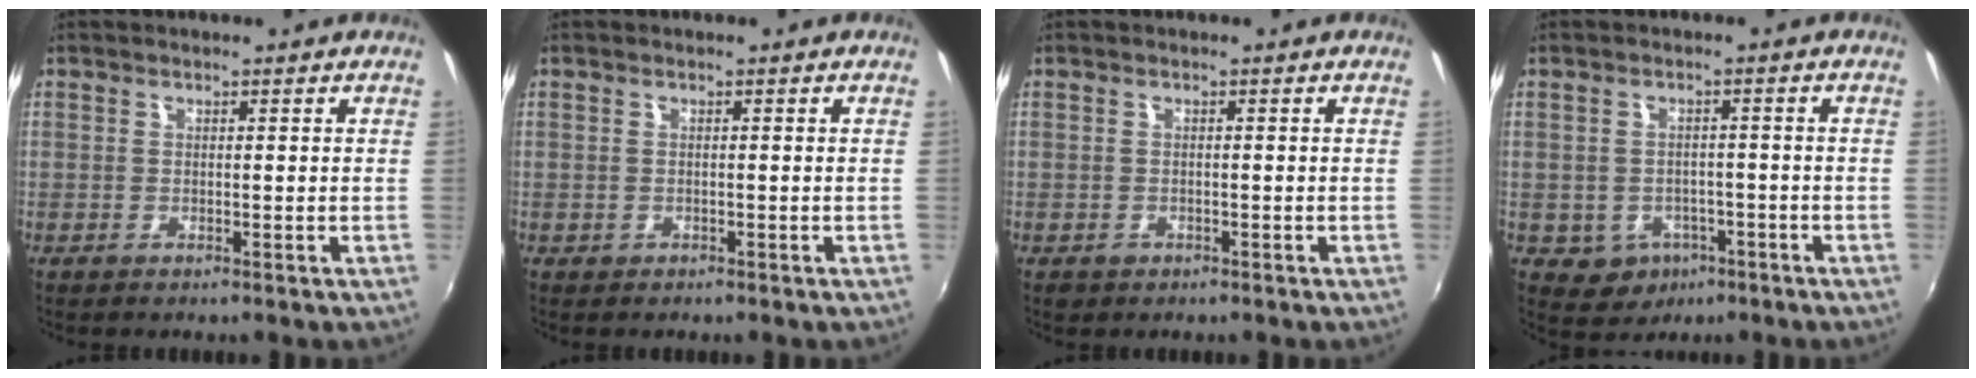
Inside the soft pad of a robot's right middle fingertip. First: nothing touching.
{"total": 0.6, "force": [-0.3, 0.5, 0.1], "torque": [-0.002, -0.003, -0.004]}
{"total": 1.5, "force": [-0.7, 1.2, 0.5], "torque": [-0.011, -0.004, -0.009]}
{"total": 6.0, "force": [-2.8, 5.1, 1.7], "torque": [-0.047, 0.001, -0.026]}